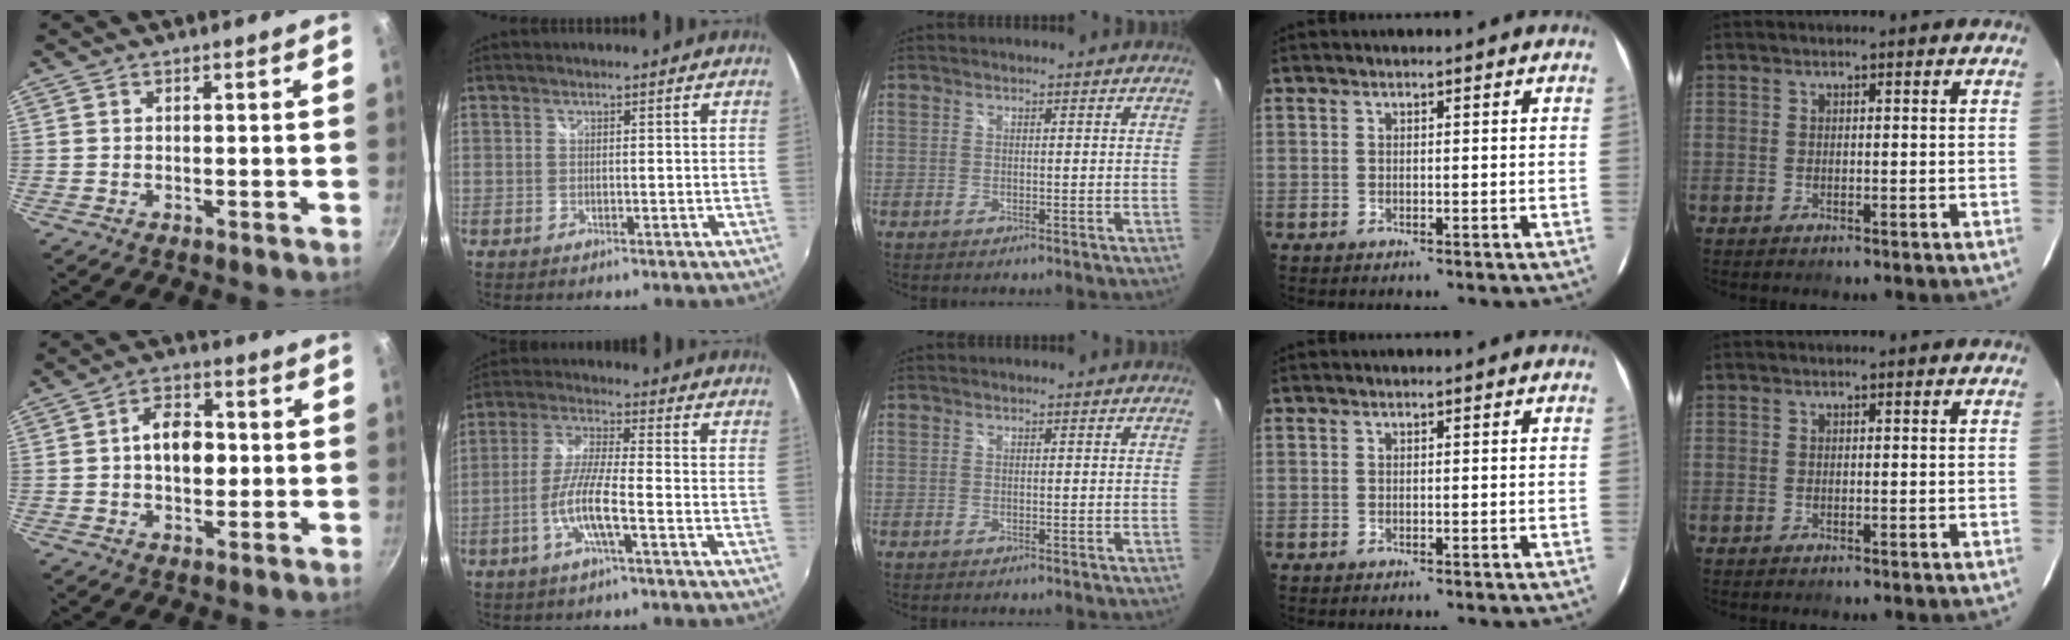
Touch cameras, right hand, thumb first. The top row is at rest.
{"thumb": {"total": 8.1, "force": [0.1, 5.4, 6.1], "torque": [-0.066, 0.015, -0.005]}, "index": {"total": 8.3, "force": [-3.4, 0.6, 7.5], "torque": [-0.159, -0.001, -0.067]}}